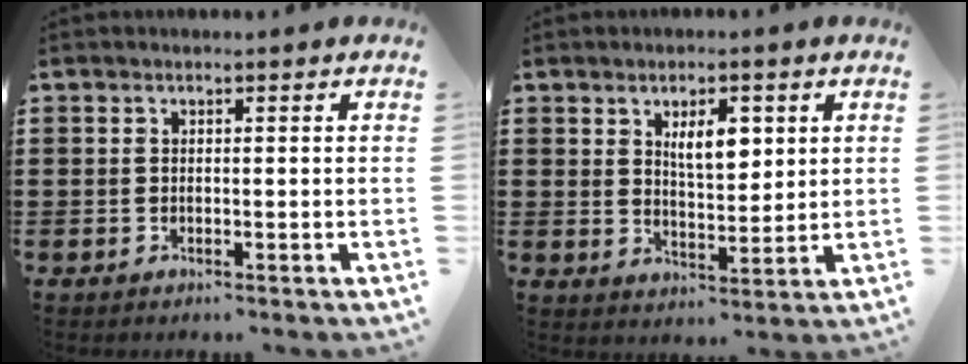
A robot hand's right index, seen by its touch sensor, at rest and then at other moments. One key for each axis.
{"total": 5.6, "fx": 2.2, "fy": 2.6, "fz": 4.4, "tx": -0.072, "ty": -0.001, "tz": 0.031}